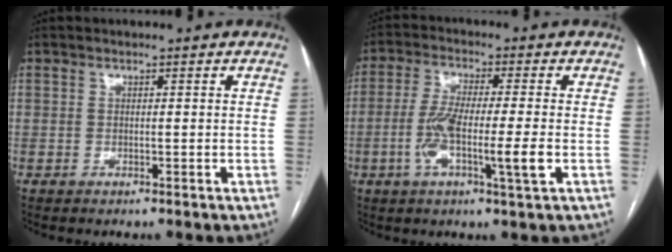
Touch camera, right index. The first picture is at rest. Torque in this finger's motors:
{"motor_torque": [1.06, -0.06, 0.76, 0.18]}